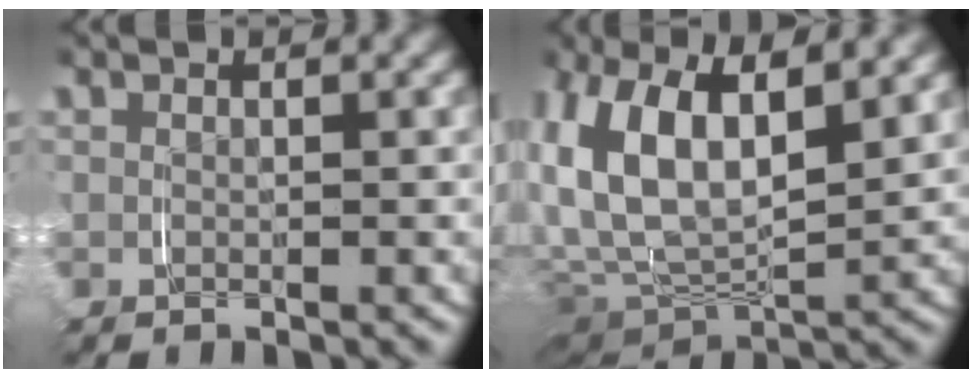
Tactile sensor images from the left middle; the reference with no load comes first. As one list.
[{"total": 8.7, "force": [2.8, 6.3, 5.4], "torque": [-0.115, 0.015, 0.030]}]